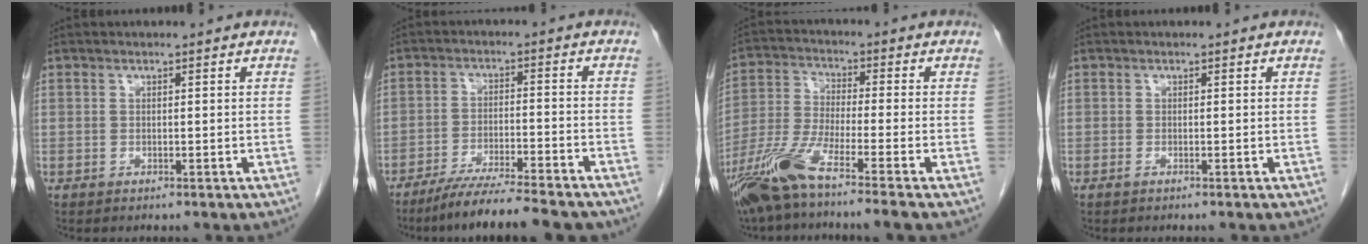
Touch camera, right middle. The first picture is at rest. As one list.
[{"total": 12.1, "force": [-10.5, 0.2, 5.9], "torque": [-0.086, -0.020, -0.166]}, {"total": 10.6, "force": [-7.6, -1.4, 7.3], "torque": [-0.152, -0.033, -0.147]}, {"total": 0.5, "force": [-0.4, -0.1, 0.4], "torque": [-0.006, 0.000, -0.007]}]